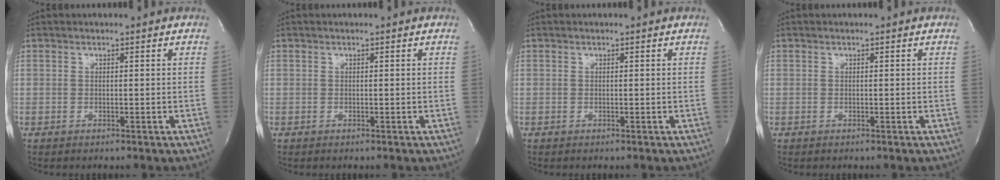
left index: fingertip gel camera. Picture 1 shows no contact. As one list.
[{"total": 0.0}, {"total": 0.0}, {"total": 0.0}]